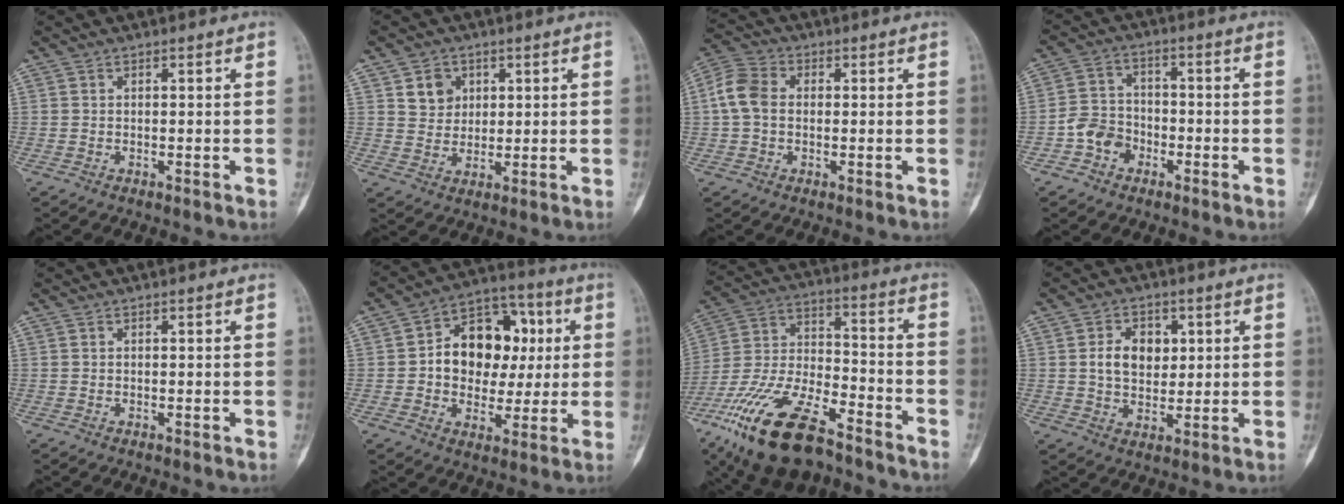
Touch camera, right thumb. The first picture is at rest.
{"total": 5.4, "force": [2.2, 4.6, 1.9], "torque": [-0.009, -0.011, 0.040]}
{"total": 7.1, "force": [0.4, 5.3, 4.7], "torque": [-0.096, 0.020, -0.001]}
{"total": 6.4, "force": [-2.8, 5.1, 2.5], "torque": [-0.022, 0.028, -0.058]}
{"total": 0.0}
{"total": 16.1, "force": [1.7, 11.9, 10.6], "torque": [-0.109, 0.025, 0.023]}
{"total": 22.8, "force": [-14.7, 9.0, 14.9], "torque": [-0.320, 0.047, -0.270]}
{"total": 7.8, "force": [1.6, 5.6, 5.2], "torque": [-0.060, -0.007, 0.029]}